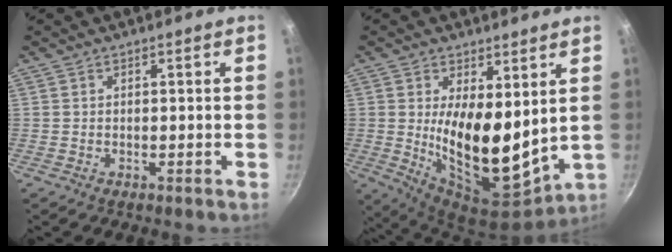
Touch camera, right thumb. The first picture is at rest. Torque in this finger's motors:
{"motor_torque": [0.72, 1.43, 2.60, -0.01, 0.71]}